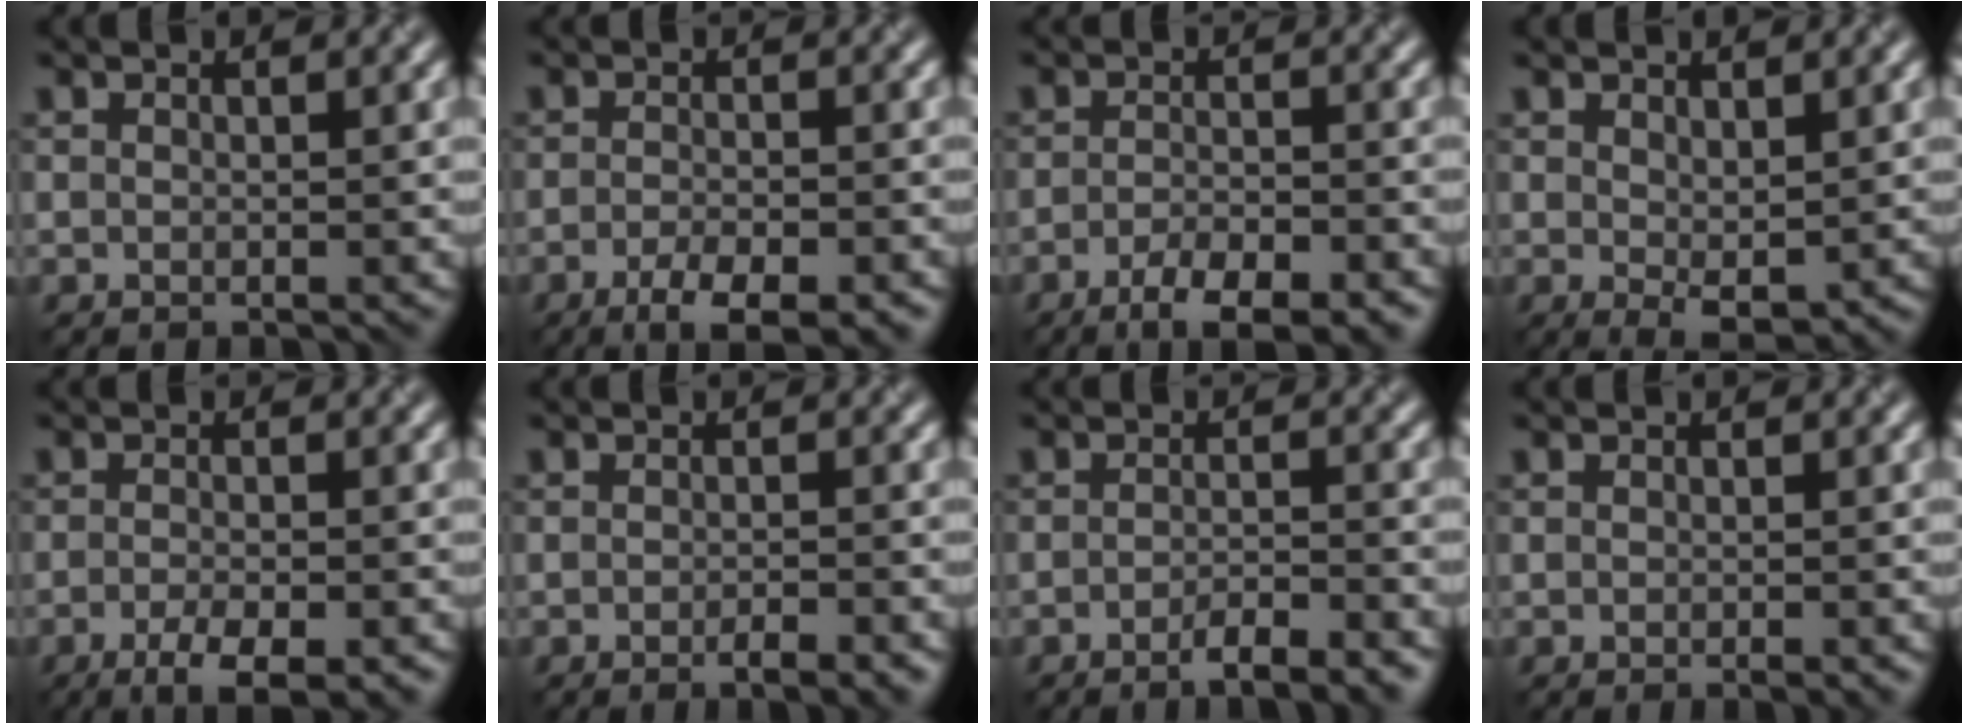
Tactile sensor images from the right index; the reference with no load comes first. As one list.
[{"total": 4.9, "force": [-2.9, 1.3, 3.7], "torque": [-0.063, -0.007, -0.045]}, {"total": 5.3, "force": [-3.5, 1.5, 3.8], "torque": [-0.063, -0.004, -0.055]}, {"total": 2.2, "force": [0.4, 1.0, 1.9], "torque": [-0.031, -0.009, 0.013]}, {"total": 4.5, "force": [-2.5, 1.2, 3.5], "torque": [-0.063, -0.008, -0.039]}, {"total": 2.5, "force": [-1.4, 0.5, 2.0], "torque": [-0.027, -0.001, -0.023]}, {"total": 3.9, "force": [-2.4, 0.9, 2.8], "torque": [-0.040, 0.001, -0.042]}, {"total": 1.0, "force": [-0.5, 0.1, 0.9], "torque": [-0.011, -0.004, -0.007]}]